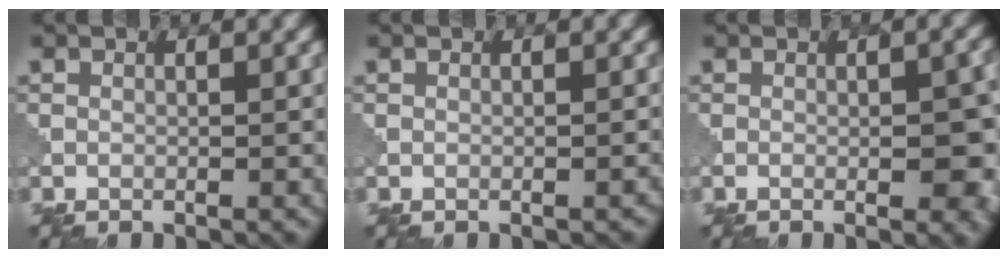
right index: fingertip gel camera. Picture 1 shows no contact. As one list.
[{"total": 0.6, "force": [-0.5, 0.2, 0.2], "torque": [-0.002, 0.000, -0.008]}, {"total": 5.0, "force": [-0.7, 1.3, 4.7], "torque": [-0.062, -0.003, -0.006]}]